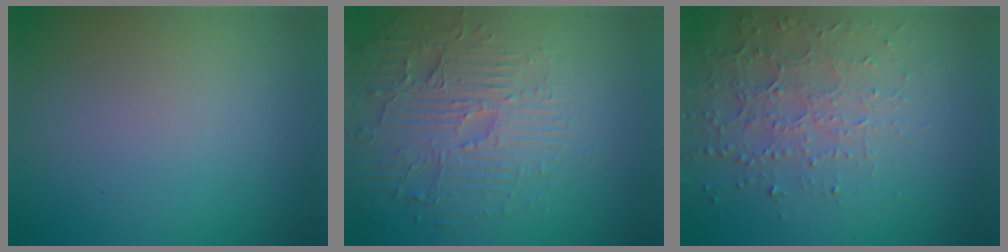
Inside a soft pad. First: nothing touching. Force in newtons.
{"total": 4.7, "press": 4.3, "slide": 1.9}
{"total": 4.6, "press": 3.4, "slide": 3.1}